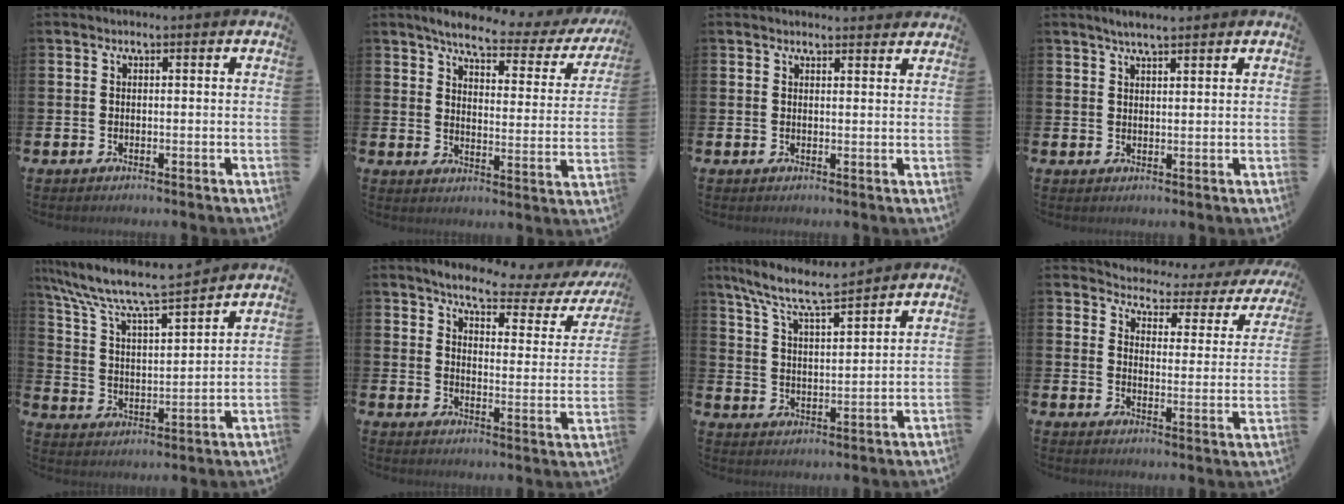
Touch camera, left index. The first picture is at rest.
{"total": 5.3, "force": [4.4, 1.3, 2.7], "torque": [-0.066, -0.029, 0.066]}
{"total": 1.9, "force": [1.8, 0.1, -0.2], "torque": [0.013, -0.015, 0.031]}
{"total": 3.2, "force": [2.8, 0.5, 1.3], "torque": [-0.018, -0.007, 0.047]}
{"total": 8.7, "force": [8.1, 0.8, 3.3], "torque": [-0.104, -0.055, 0.136]}
{"total": 5.2, "force": [4.3, 1.4, 2.5], "torque": [-0.055, -0.031, 0.062]}
{"total": 8.2, "force": [7.4, 0.8, 3.5], "torque": [-0.098, -0.035, 0.131]}
{"total": 2.8, "force": [2.3, 1.4, 0.5], "torque": [-0.029, -0.028, 0.028]}